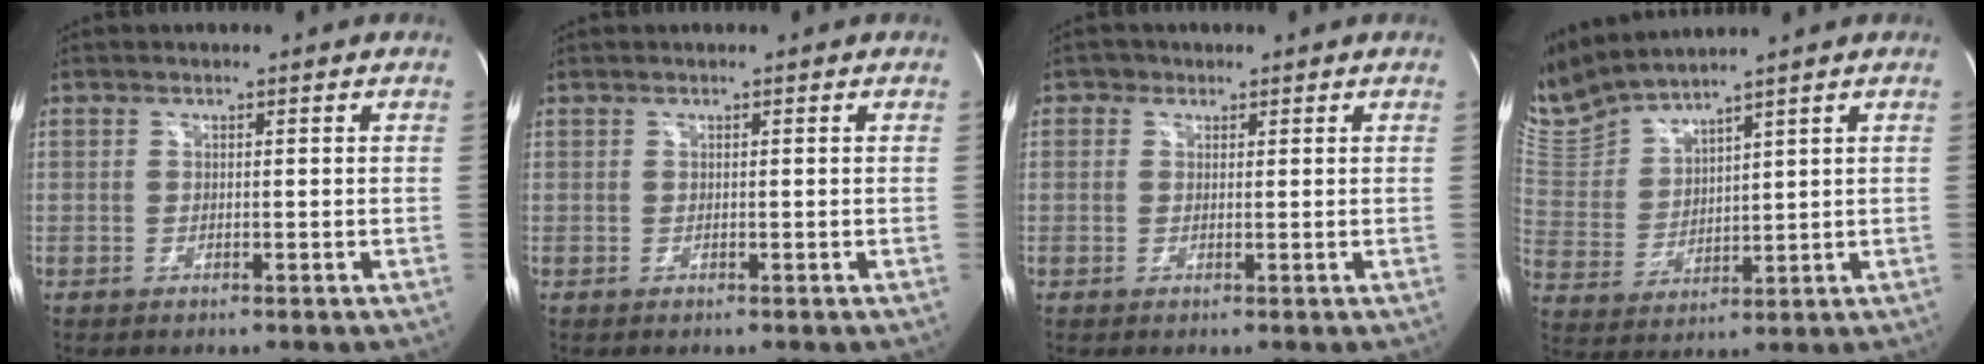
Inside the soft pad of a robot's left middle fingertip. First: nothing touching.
{"total": 0.0}
{"total": 1.5, "force": [0.8, 1.3, 0.3], "torque": [-0.002, 0.003, 0.008]}
{"total": 10.1, "force": [9.8, 0.1, 2.6], "torque": [-0.079, 0.007, 0.216]}